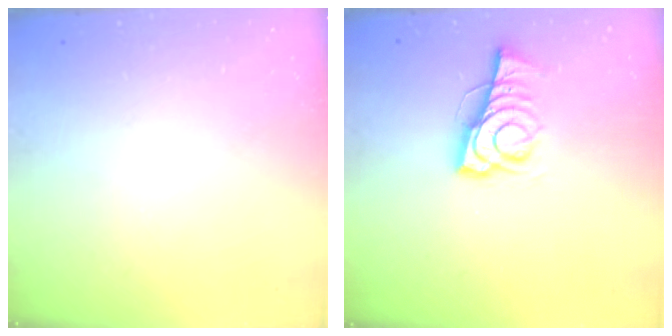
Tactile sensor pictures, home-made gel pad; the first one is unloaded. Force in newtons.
{"total": 7.6, "press": 7.6, "slide": 1.0}